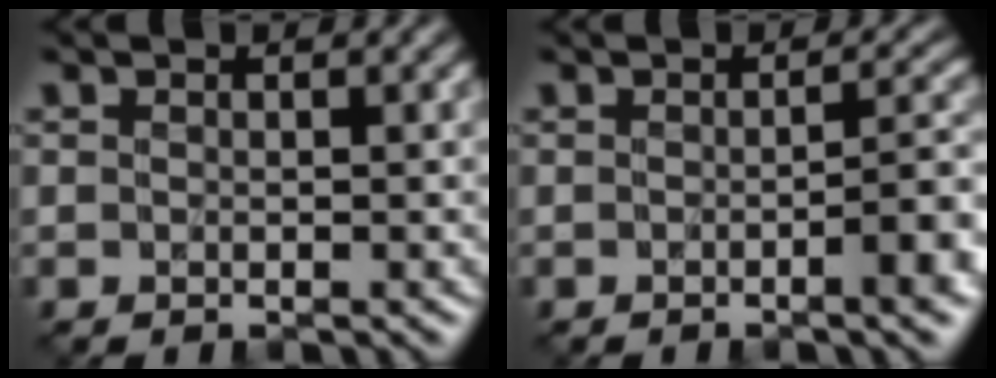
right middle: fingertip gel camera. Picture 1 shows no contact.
{"total": 3.4, "force": [-1.1, 0.8, 3.1], "torque": [-0.040, 0.006, -0.020]}